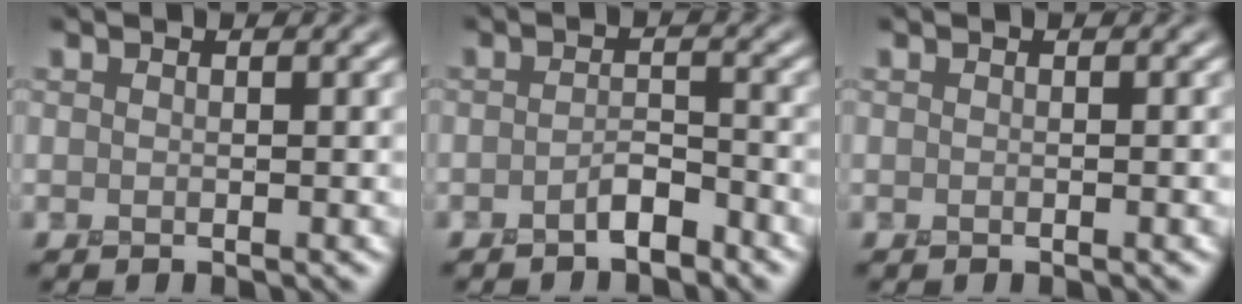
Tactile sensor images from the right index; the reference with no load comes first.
{"total": 1.5, "force": [-1.3, 0.5, 0.7], "torque": [-0.009, 0.014, -0.025]}
{"total": 0.5, "force": [-0.2, 0.2, 0.4], "torque": [0.003, 0.004, -0.006]}